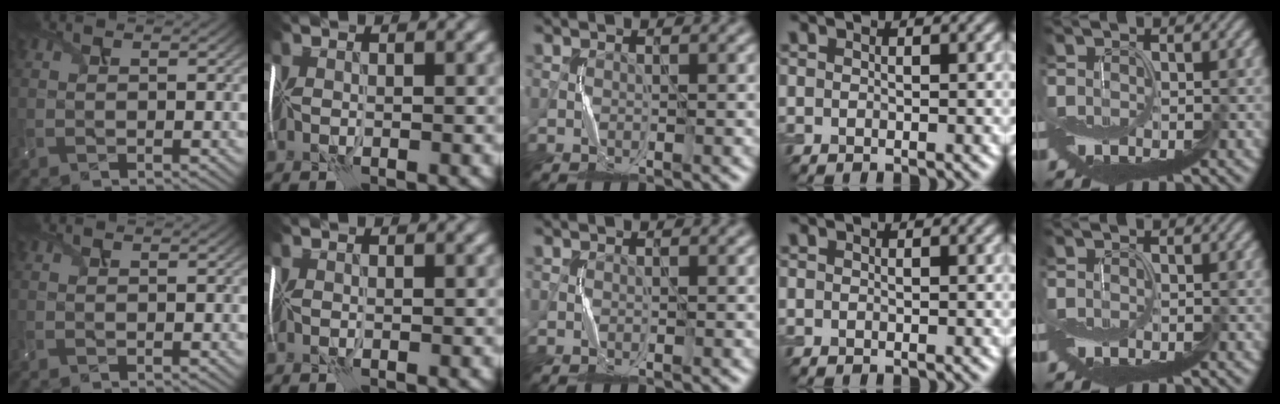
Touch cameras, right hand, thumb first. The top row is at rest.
{}